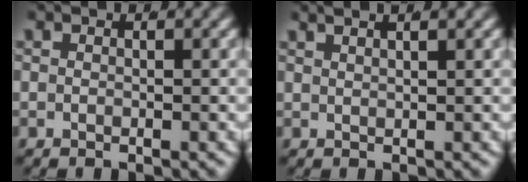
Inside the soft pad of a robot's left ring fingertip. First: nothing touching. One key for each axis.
{"total": 3.0, "fx": 2.5, "fy": 0.3, "fz": 1.7, "tx": -0.017, "ty": 0.010, "tz": 0.041}